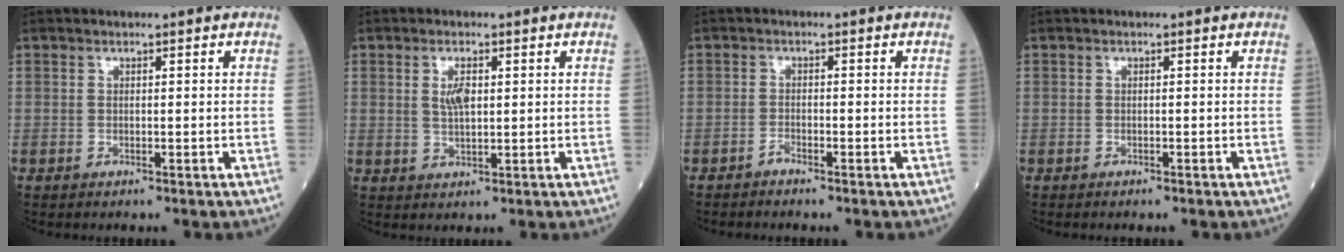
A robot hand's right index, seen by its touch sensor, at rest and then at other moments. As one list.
[{"total": 3.0, "force": [0.7, 1.1, 2.8], "torque": [-0.055, 0.003, 0.015]}, {"total": 1.1, "force": [-1.1, 0.0, 0.3], "torque": [-0.009, 0.000, -0.019]}, {"total": 0.9, "force": [-0.8, 0.2, 0.4], "torque": [-0.012, -0.003, -0.010]}]